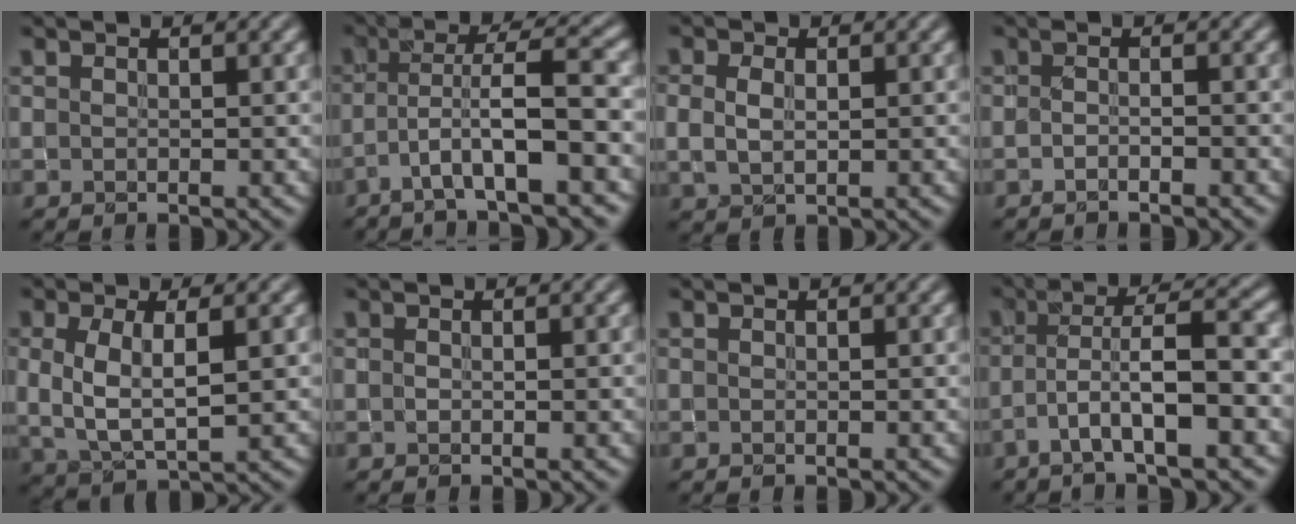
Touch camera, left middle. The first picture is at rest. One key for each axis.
{"total": 6.9, "fx": -2.9, "fy": 1.1, "fz": 6.2, "tx": -0.103, "ty": 0.015, "tz": -0.056}
{"total": 2.4, "fx": 0.3, "fy": 1.6, "fz": 1.7, "tx": -0.038, "ty": -0.001, "tz": 0.009}
{"total": 1.1, "fx": -0.9, "fy": 0.2, "fz": 0.7, "tx": -0.013, "ty": -0.009, "tz": -0.018}
{"total": 4.3, "fx": 0.5, "fy": 1.9, "fz": 3.8, "tx": -0.081, "ty": -0.003, "tz": 0.014}
{"total": 0.0}
{"total": 0.0}
{"total": 6.0, "fx": -2.2, "fy": 1.0, "fz": 5.5, "tx": -0.101, "ty": 0.010, "tz": -0.045}